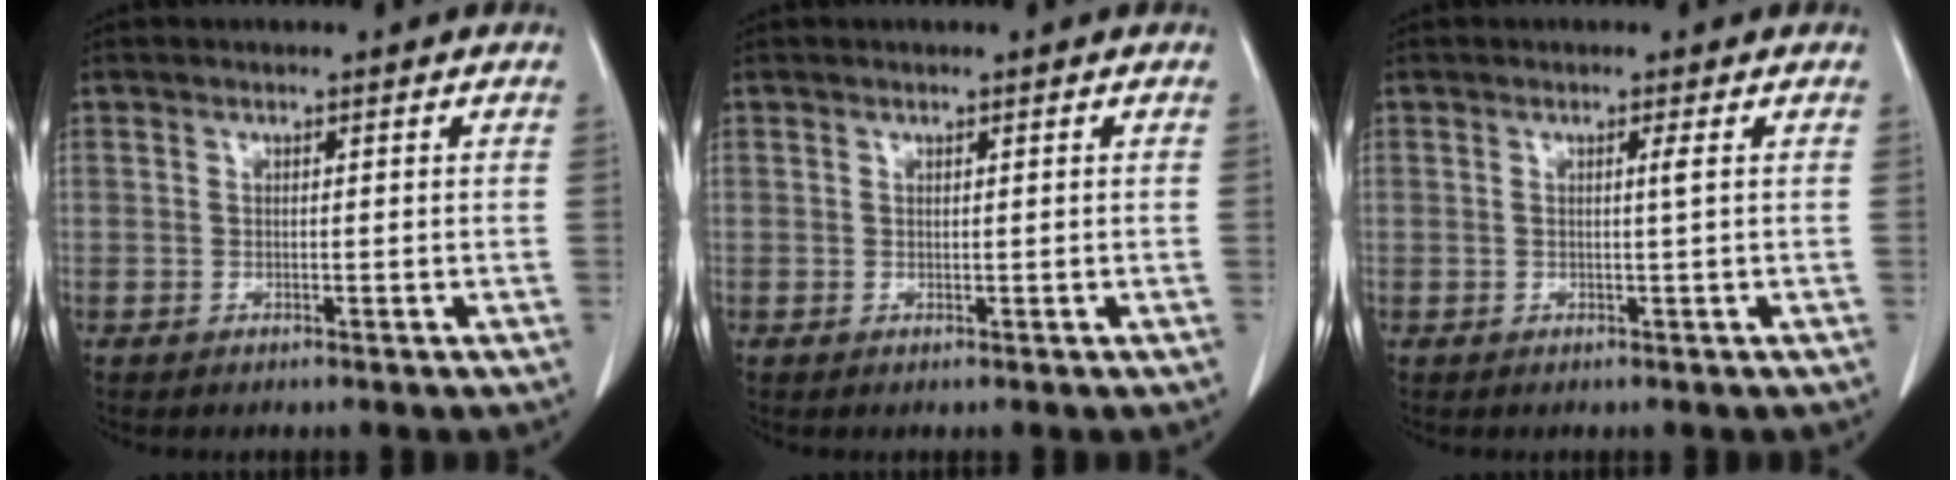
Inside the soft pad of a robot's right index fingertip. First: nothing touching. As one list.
[{"total": 0.0}, {"total": 1.0, "force": [0.2, -0.5, 0.9], "torque": [-0.017, -0.003, 0.004]}]